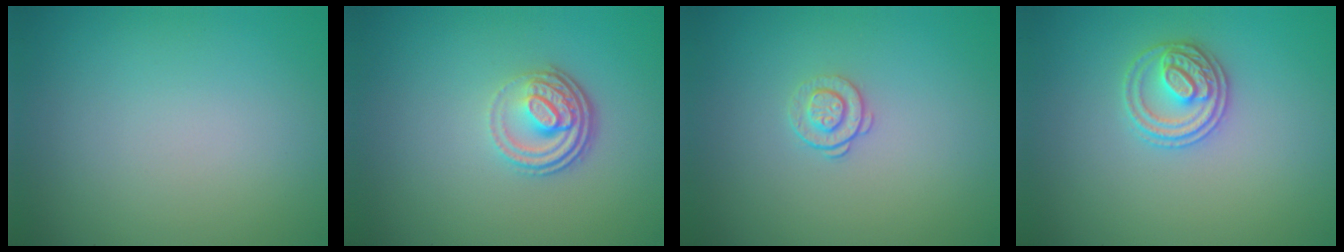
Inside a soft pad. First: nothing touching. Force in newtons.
{"total": 3.8, "press": 2.7, "slide": 2.7}
{"total": 1.4, "press": 0.9, "slide": 1.0}
{"total": 2.7, "press": 2.7, "slide": 0.6}